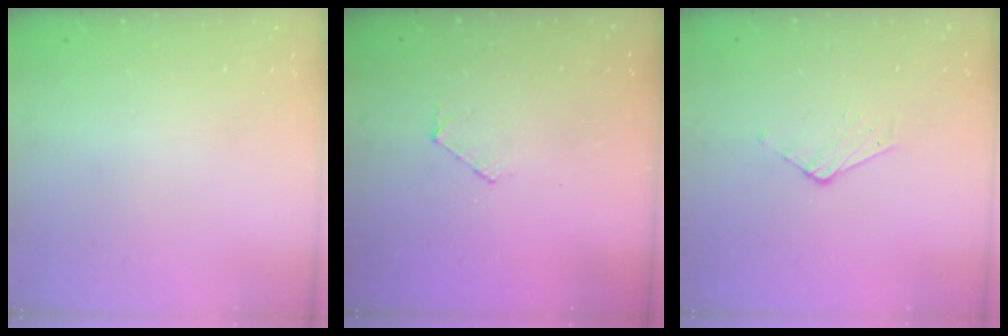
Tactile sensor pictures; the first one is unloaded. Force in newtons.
{"total": 4.8, "press": 4.8, "slide": 0.3}
{"total": 3.6, "press": 3.6, "slide": 0.3}